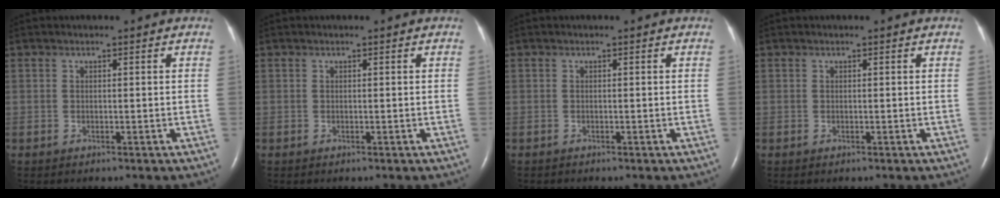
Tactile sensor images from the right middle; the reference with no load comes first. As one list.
[{"total": 0.0}, {"total": 0.0}, {"total": 0.0}]